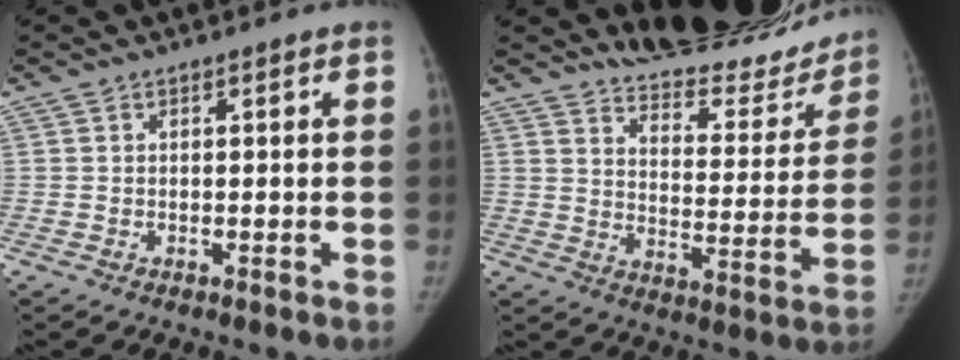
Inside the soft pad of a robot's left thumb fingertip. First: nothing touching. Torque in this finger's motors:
{"motor_torque": [1.20, -1.10, 0.99, -1.22, 0.02]}